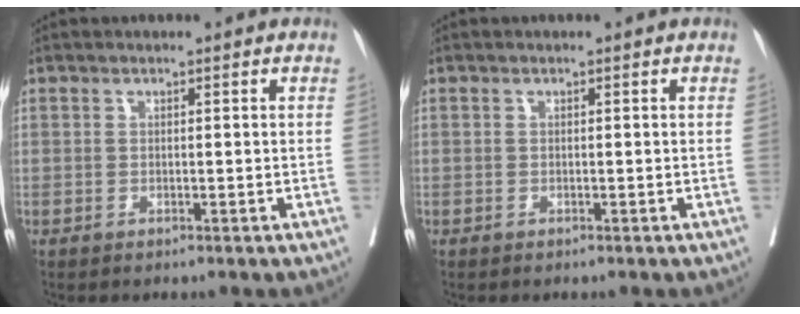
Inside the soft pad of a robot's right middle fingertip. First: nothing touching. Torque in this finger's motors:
{"motor_torque": [0.11, -0.33, -0.51, -0.19]}